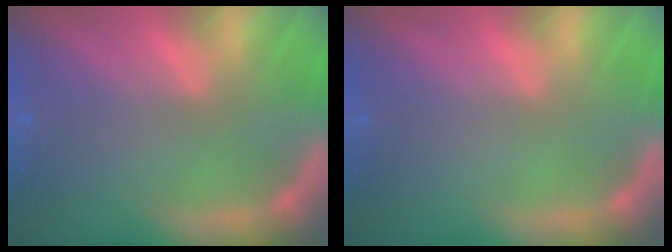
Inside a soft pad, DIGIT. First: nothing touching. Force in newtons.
{"total": 0.0}